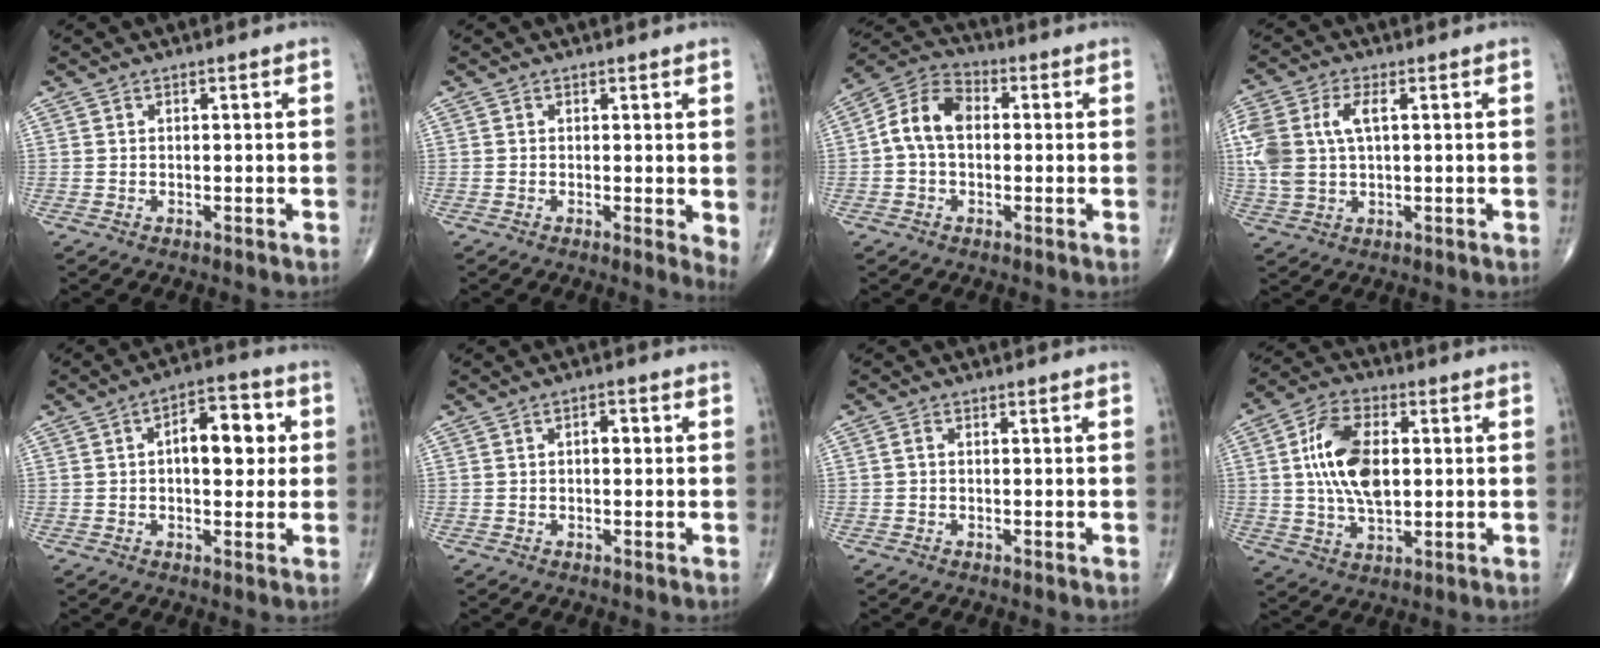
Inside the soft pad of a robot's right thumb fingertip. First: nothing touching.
{"total": 3.1, "force": [0.5, 0.9, 2.9], "torque": [-0.043, -0.011, 0.004]}
{"total": 9.0, "force": [0.4, 6.1, 6.6], "torque": [-0.115, 0.028, -0.004]}
{"total": 10.8, "force": [2.1, 6.0, 8.8], "torque": [-0.218, 0.013, 0.045]}
{"total": 11.0, "force": [1.6, 5.9, 9.2], "torque": [-0.100, 0.017, 0.018]}
{"total": 2.2, "force": [0.3, 1.2, 1.8], "torque": [-0.021, 0.005, 0.001]}
{"total": 0.7, "force": [0.0, 0.4, 0.5], "torque": [-0.009, 0.000, -0.003]}
{"total": 13.6, "force": [1.6, 7.5, 11.1], "torque": [-0.198, 0.005, 0.029]}